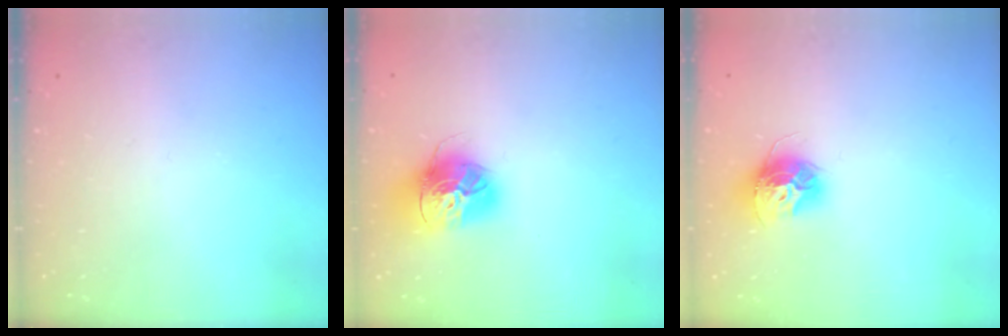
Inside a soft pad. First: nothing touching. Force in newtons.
{"total": 16.8, "press": 16.7, "slide": 1.5}
{"total": 12.2, "press": 12.1, "slide": 1.1}